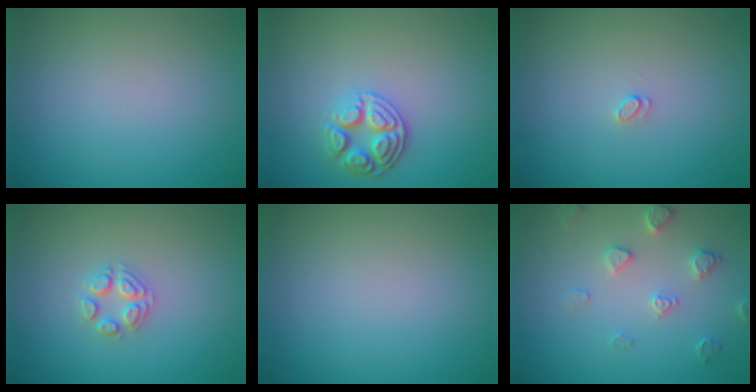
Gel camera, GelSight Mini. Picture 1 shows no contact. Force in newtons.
{"total": 3.3, "press": 3.0, "slide": 1.3}
{"total": 0.7, "press": 0.7, "slide": 0.1}
{"total": 2.2, "press": 2.2, "slide": 0.2}
{"total": 0.0}
{"total": 2.5, "press": 2.4, "slide": 0.5}